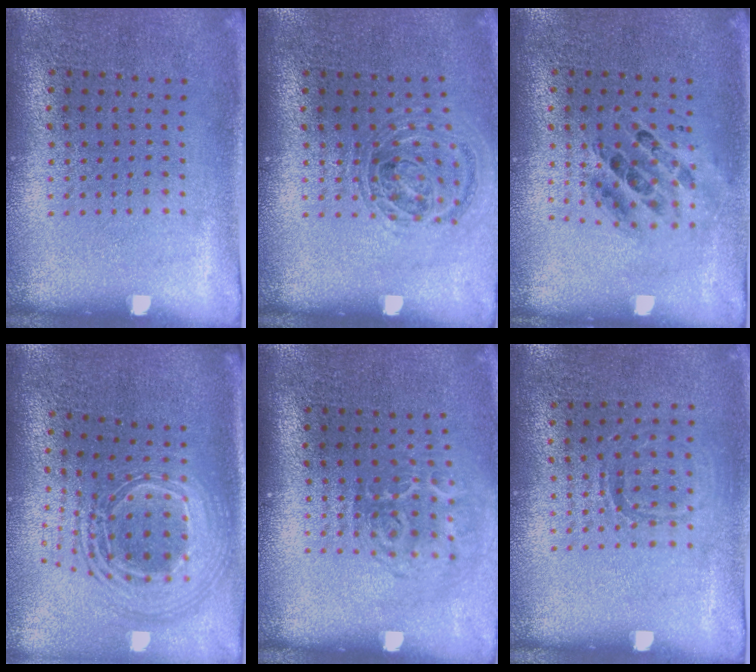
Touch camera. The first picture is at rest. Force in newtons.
{"total": 0.9, "press": 0.9, "slide": 0.3}
{"total": 0.8, "press": 0.8, "slide": 0.0}
{"total": 2.5, "press": 1.8, "slide": 1.7}
{"total": 1.9, "press": 1.2, "slide": 1.4}
{"total": 0.8, "press": 0.8, "slide": 0.2}